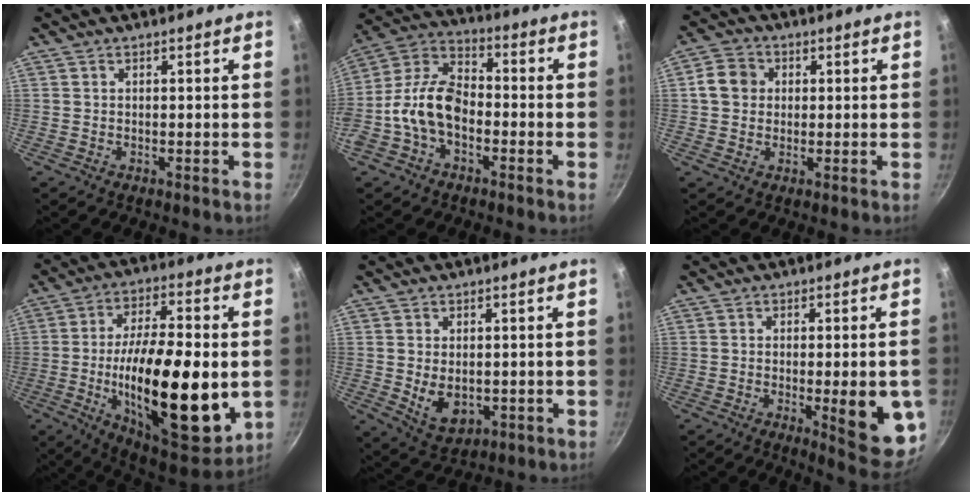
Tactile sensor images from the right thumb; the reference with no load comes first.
{"total": 12.8, "force": [-3.2, 8.1, 9.3], "torque": [-0.160, 0.049, -0.080]}
{"total": 5.7, "force": [0.8, 5.0, 2.6], "torque": [-0.024, 0.007, 0.002]}
{"total": 27.2, "force": [-3.8, 10.5, 24.8], "torque": [-0.384, 0.001, -0.057]}
{"total": 6.9, "force": [-0.5, 4.7, 5.0], "torque": [-0.073, -0.013, 0.009]}
{"total": 13.1, "force": [-2.7, 3.5, 12.4], "torque": [-0.129, -0.001, -0.027]}